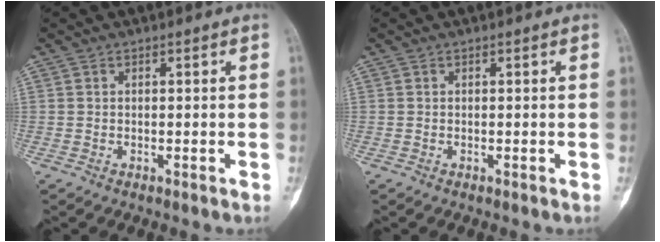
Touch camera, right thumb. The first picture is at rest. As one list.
[{"total": 0.0}]